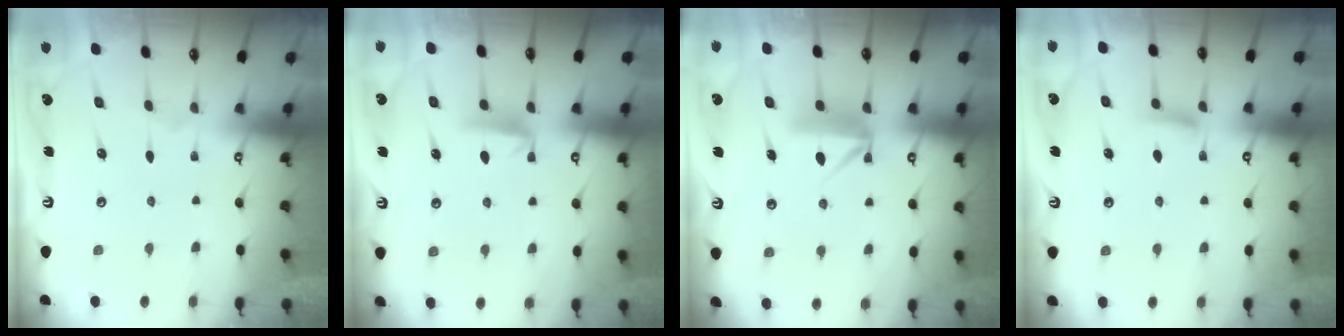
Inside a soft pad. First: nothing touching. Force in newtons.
{"total": 4.9, "press": 4.9, "slide": 0.7}
{"total": 8.0, "press": 8.0, "slide": 0.4}
{"total": 5.5, "press": 5.4, "slide": 0.8}